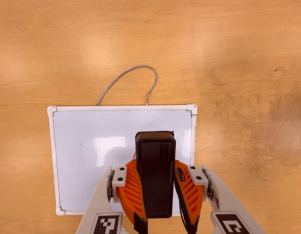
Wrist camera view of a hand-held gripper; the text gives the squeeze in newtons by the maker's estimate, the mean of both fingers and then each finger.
{"total": 11.1, "left": 9.7, "right": 12.6}